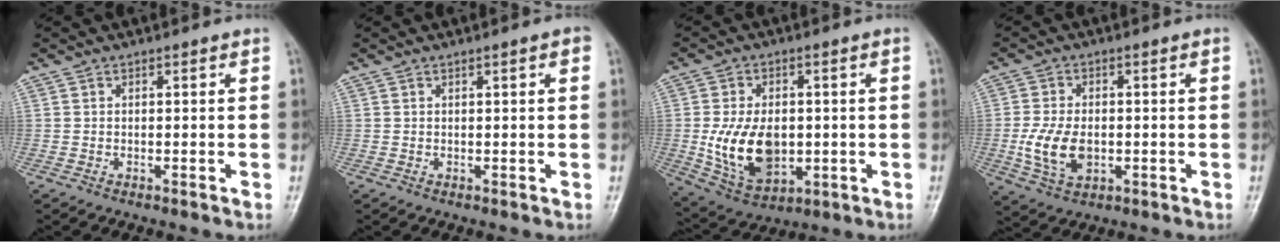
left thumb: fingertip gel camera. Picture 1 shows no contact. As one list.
[{"total": 1.5, "force": [0.6, 0.2, 1.4], "torque": [-0.021, 0.002, 0.007]}, {"total": 13.1, "force": [-0.9, 8.6, 9.8], "torque": [-0.156, -0.009, 0.002]}, {"total": 8.3, "force": [-1.2, 5.2, 6.4], "torque": [-0.121, -0.004, -0.018]}]